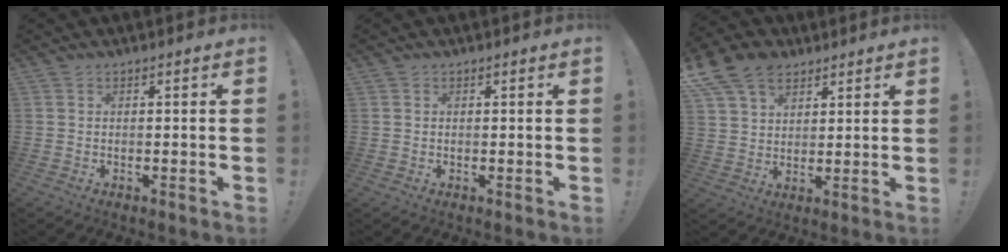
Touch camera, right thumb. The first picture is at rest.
{"total": 0.9, "force": [0.3, 0.8, -0.1], "torque": [0.005, 0.000, 0.006]}
{"total": 12.9, "force": [7.7, 8.7, 5.6], "torque": [-0.099, -0.035, 0.154]}